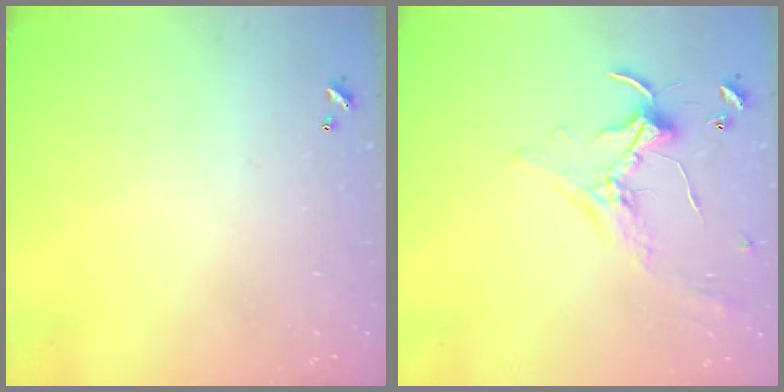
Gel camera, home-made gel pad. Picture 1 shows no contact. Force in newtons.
{"total": 0.8, "press": 0.7, "slide": 0.4}